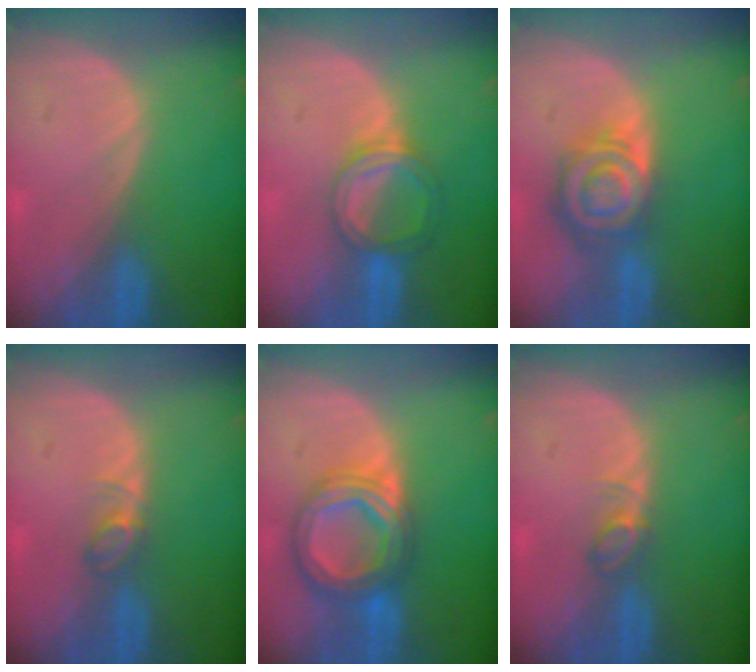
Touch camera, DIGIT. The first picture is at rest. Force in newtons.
{"total": 5.4, "press": 5.1, "slide": 1.7}
{"total": 8.3, "press": 7.1, "slide": 4.2}
{"total": 2.4, "press": 2.4, "slide": 0.4}
{"total": 8.5, "press": 8.5, "slide": 0.7}
{"total": 2.4, "press": 2.4, "slide": 0.4}